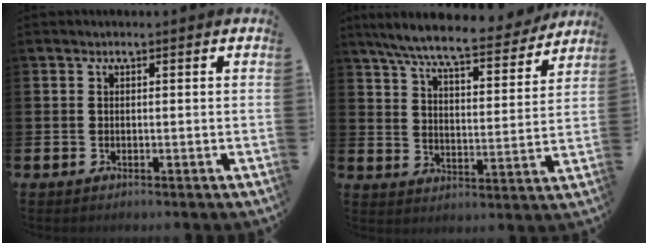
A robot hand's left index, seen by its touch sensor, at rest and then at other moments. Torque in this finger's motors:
{"motor_torque": [0.92, -1.22, 0.97, 0.21]}